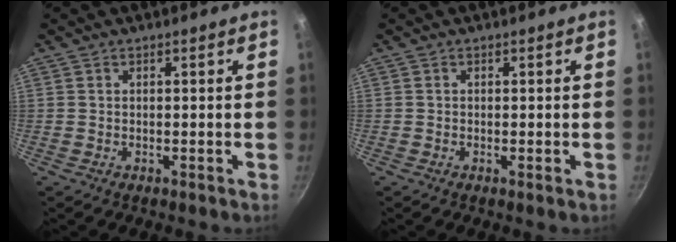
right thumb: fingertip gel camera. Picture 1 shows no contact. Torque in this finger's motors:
{"motor_torque": [-0.16, -0.09, -0.26, 0.02, -0.03]}